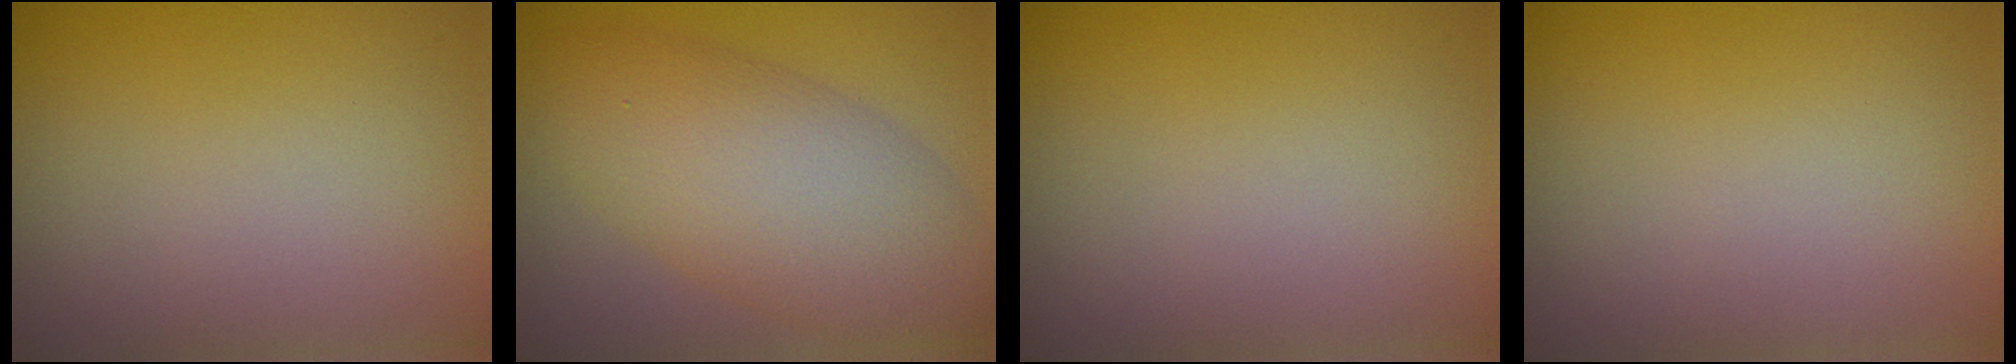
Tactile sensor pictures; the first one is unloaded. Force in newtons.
{"total": 8.3, "press": 8.2, "slide": 0.3}
{"total": 0.0}
{"total": 0.0}